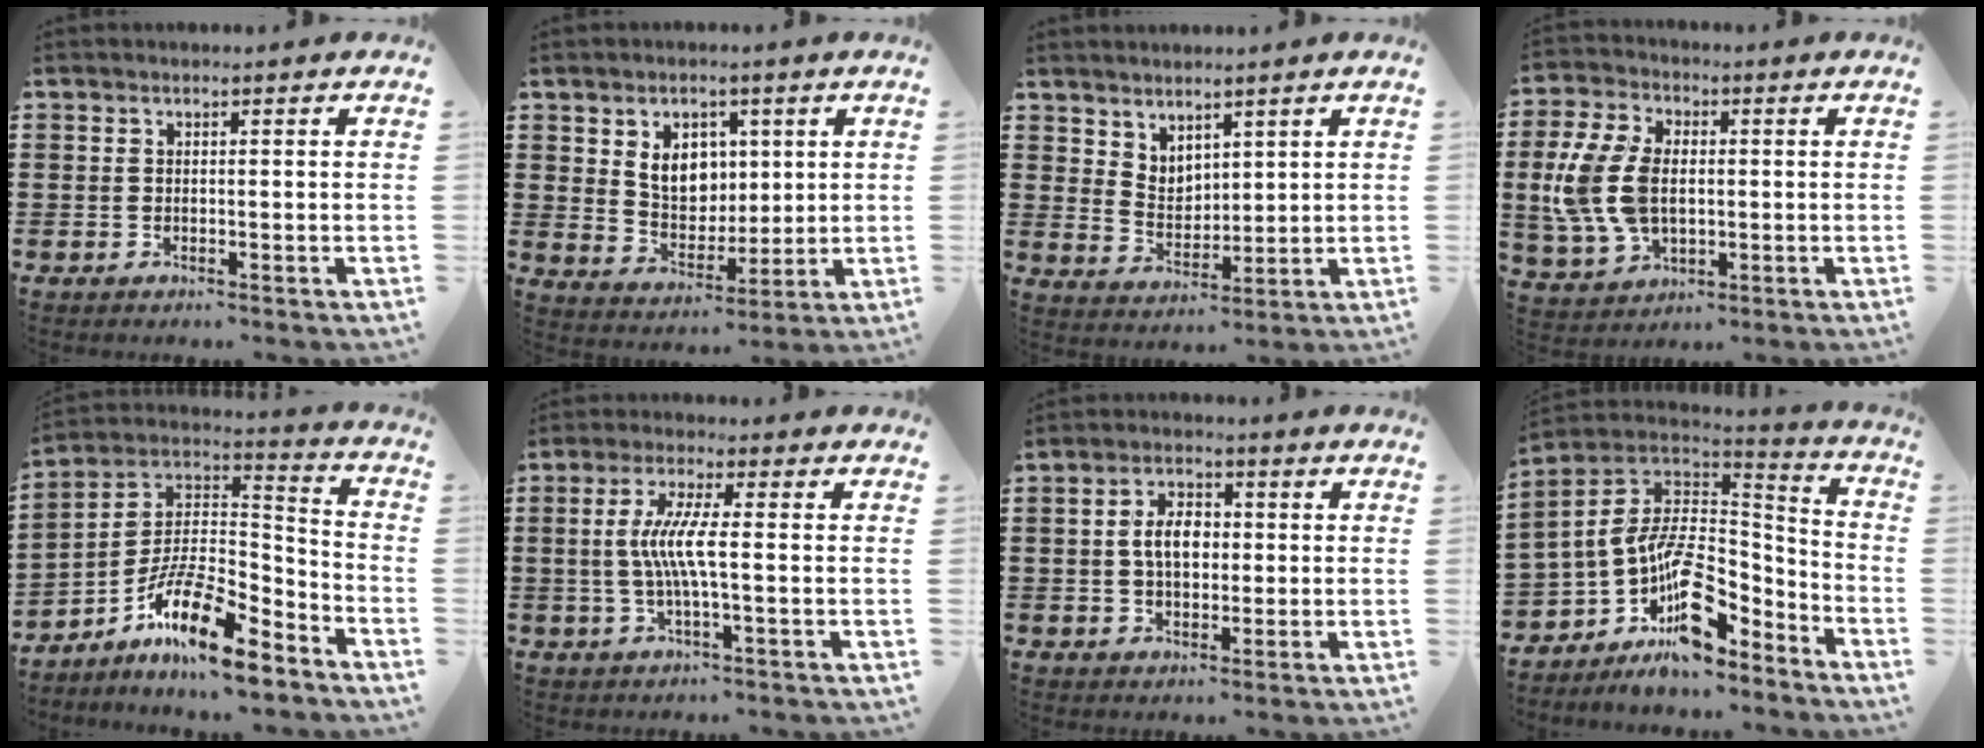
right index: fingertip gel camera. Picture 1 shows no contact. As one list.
[{"total": 6.7, "force": [2.1, 5.2, 3.6], "torque": [-0.075, 0.009, 0.035]}, {"total": 4.0, "force": [3.5, 2.0, 0.1], "torque": [-0.015, -0.006, 0.068]}, {"total": 11.0, "force": [0.2, 7.2, 8.3], "torque": [-0.212, 0.005, -0.004]}, {"total": 13.8, "force": [-9.1, 3.5, 9.8], "torque": [-0.189, 0.017, -0.171]}, {"total": 6.3, "force": [-0.4, 0.6, 6.3], "torque": [-0.127, -0.008, -0.015]}, {"total": 5.2, "force": [0.1, 3.1, 4.2], "torque": [-0.085, 0.006, -0.005]}, {"total": 12.2, "force": [-5.2, 6.9, 8.6], "torque": [-0.170, -0.001, -0.101]}]